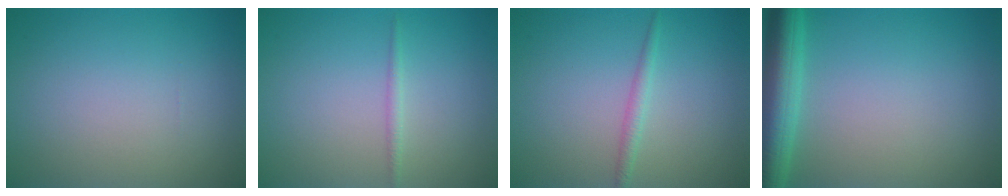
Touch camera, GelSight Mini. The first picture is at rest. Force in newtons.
{"total": 0.9, "press": 0.9, "slide": 0.0}
{"total": 1.3, "press": 1.3, "slide": 0.0}
{"total": 5.3, "press": 5.3, "slide": 0.2}